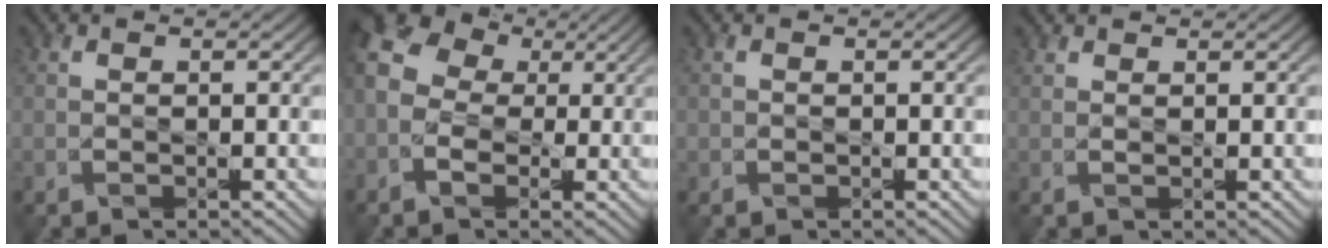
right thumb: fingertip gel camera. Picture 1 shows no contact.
{"total": 9.7, "force": [0.1, 7.9, 5.6], "torque": [-0.149, 0.010, -0.014]}
{"total": 0.6, "force": [0.0, 0.6, 0.0], "torque": [0.000, -0.002, -0.001]}
{"total": 1.0, "force": [1.0, 0.1, 0.2], "torque": [-0.010, 0.004, 0.024]}